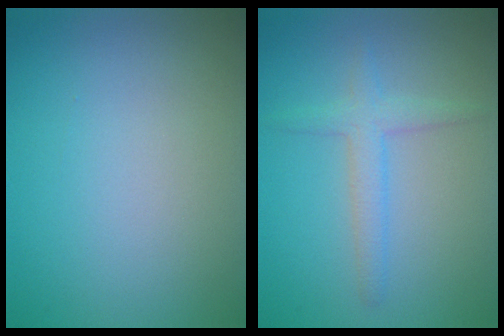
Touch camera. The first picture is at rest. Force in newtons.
{"total": 2.3, "press": 2.3, "slide": 0.1}